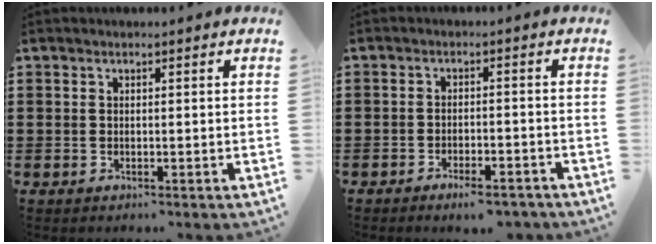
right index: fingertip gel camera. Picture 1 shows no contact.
{"total": 3.2, "force": [-2.9, 0.4, 1.3], "torque": [-0.022, 0.003, -0.055]}